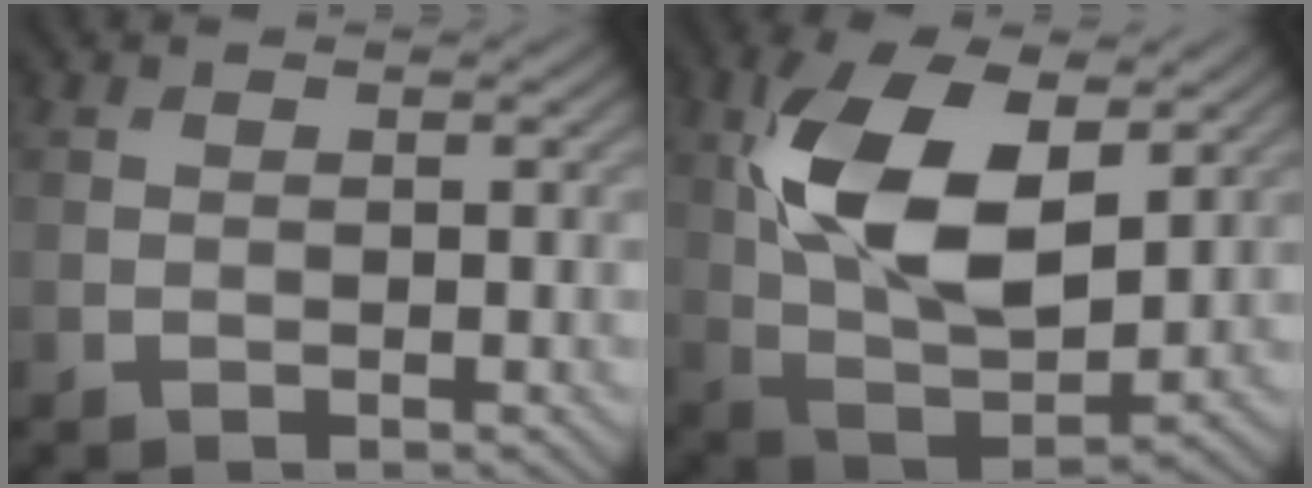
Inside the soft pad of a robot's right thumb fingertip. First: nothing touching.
{"total": 13.4, "force": [3.8, 7.0, 10.8], "torque": [-0.226, 0.004, 0.072]}